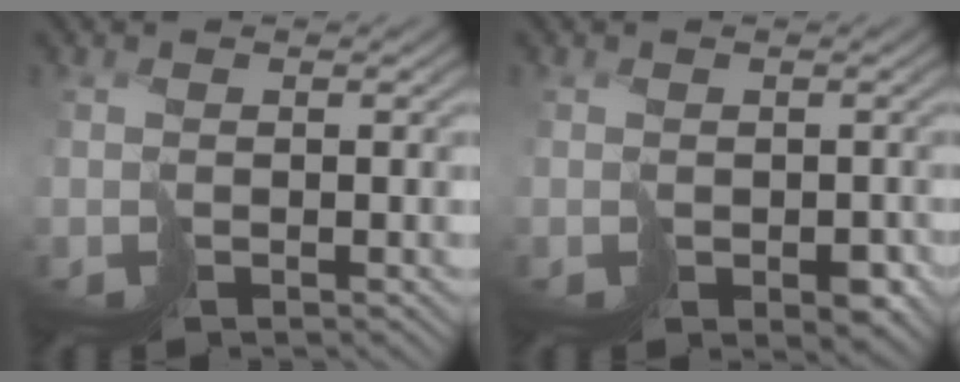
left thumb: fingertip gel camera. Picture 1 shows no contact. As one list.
[{"total": 2.8, "force": [-0.7, 2.2, 1.7], "torque": [-0.019, -0.010, 0.001]}]